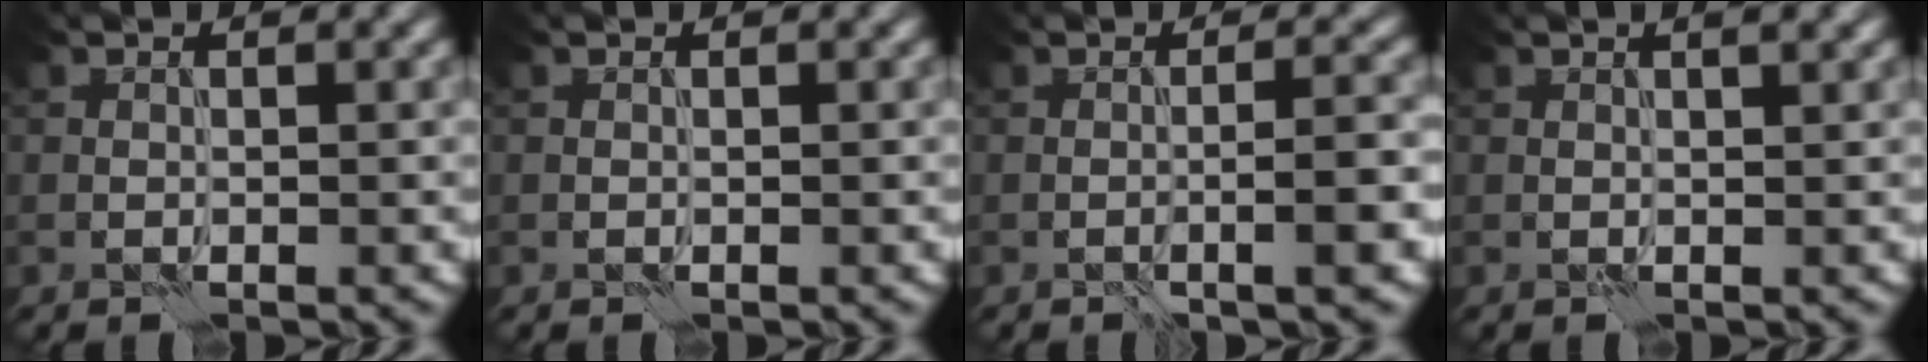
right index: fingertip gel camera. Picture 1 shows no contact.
{"total": 0.0}
{"total": 3.4, "force": [-0.9, 0.7, 3.3], "torque": [-0.037, 0.008, -0.016]}
{"total": 1.5, "force": [0.9, 0.3, 1.2], "torque": [-0.013, -0.003, 0.005]}